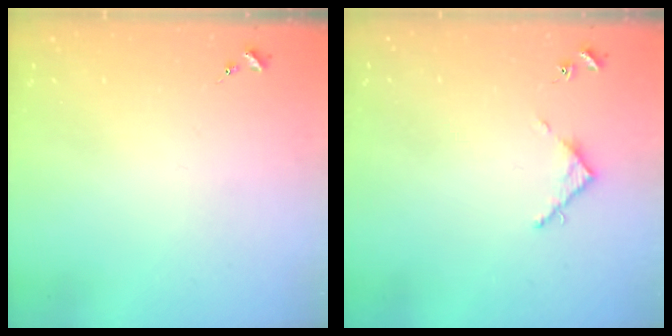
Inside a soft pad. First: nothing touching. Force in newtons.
{"total": 4.0, "press": 4.0, "slide": 0.5}